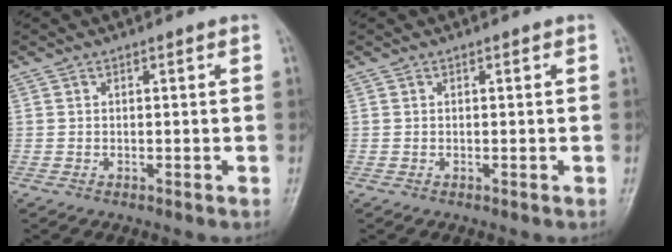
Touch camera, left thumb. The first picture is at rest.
{"total": 0.0}